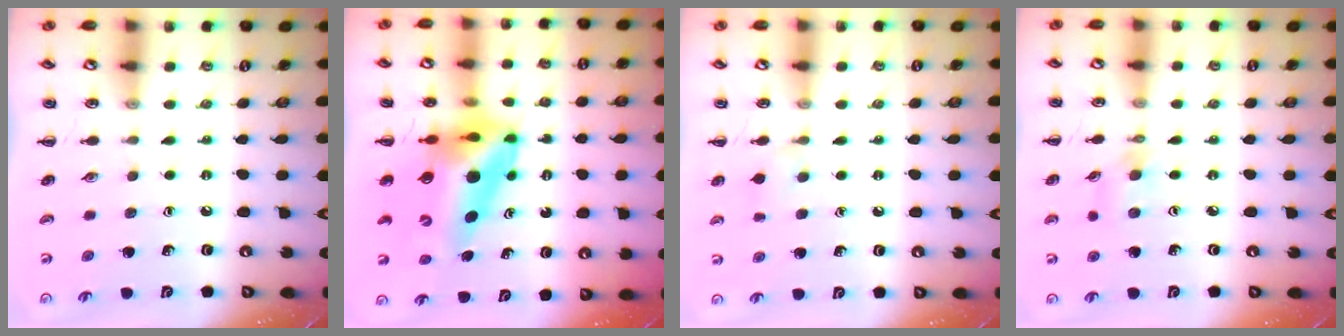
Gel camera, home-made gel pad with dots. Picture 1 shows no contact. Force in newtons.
{"total": 14.9, "press": 14.1, "slide": 4.9}
{"total": 6.7, "press": 6.3, "slide": 2.3}
{"total": 3.5, "press": 3.2, "slide": 1.4}